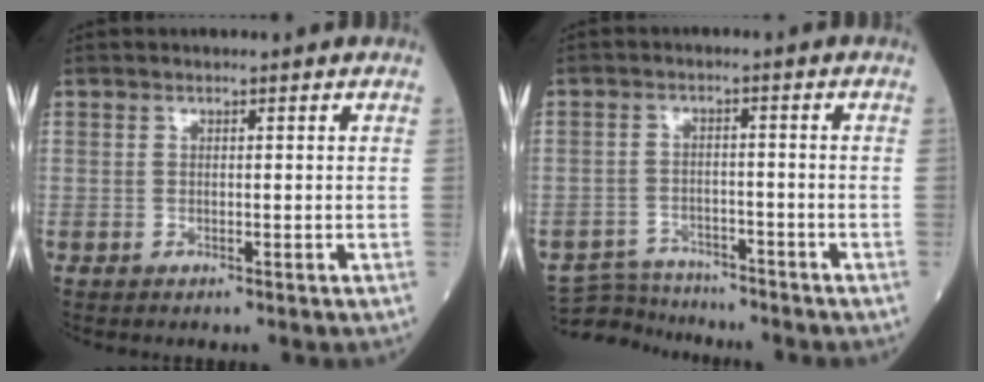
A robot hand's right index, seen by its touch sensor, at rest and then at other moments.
{"total": 7.8, "force": [-7.4, 2.6, 0.4], "torque": [-0.015, 0.009, -0.123]}